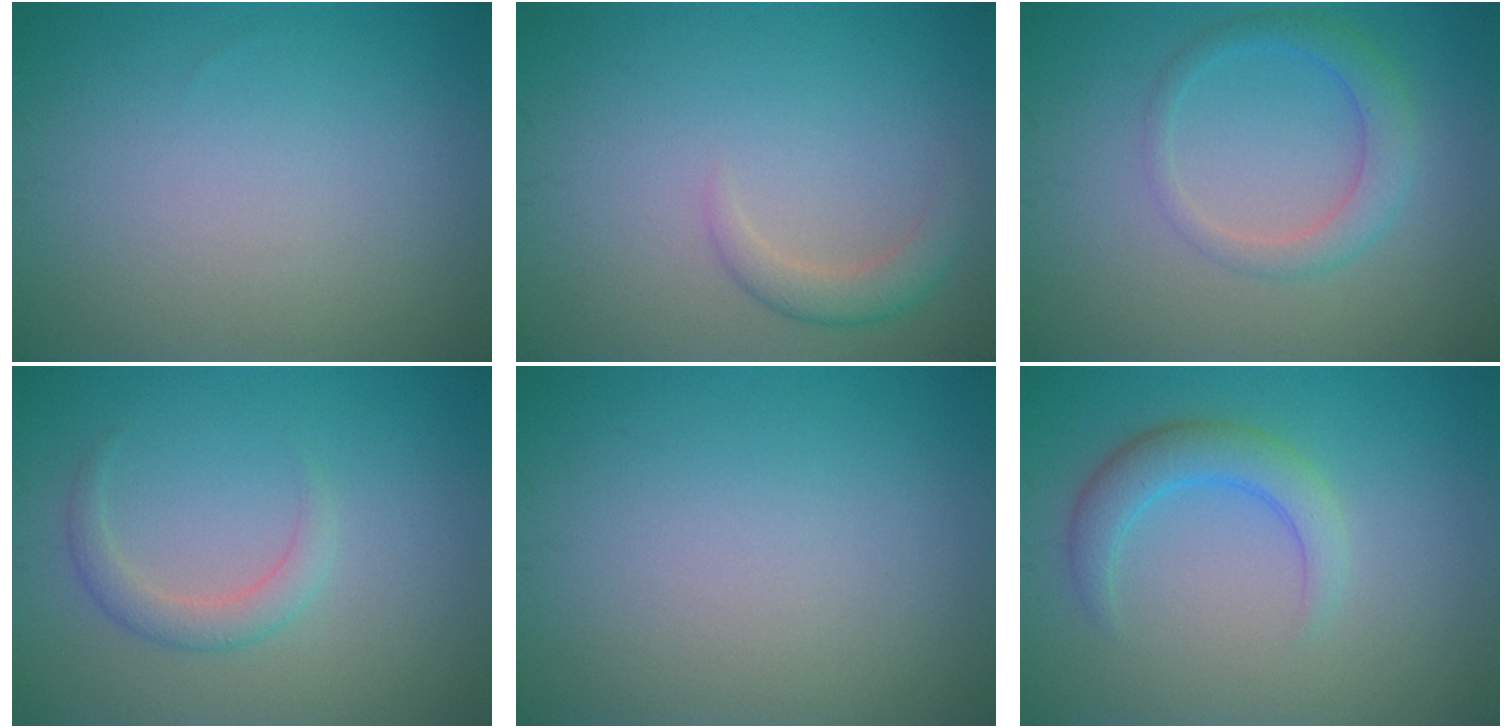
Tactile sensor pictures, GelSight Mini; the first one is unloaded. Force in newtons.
{"total": 2.1, "press": 2.1, "slide": 0.2}
{"total": 2.7, "press": 2.7, "slide": 0.1}
{"total": 2.1, "press": 2.0, "slide": 0.2}
{"total": 0.0}
{"total": 3.2, "press": 3.2, "slide": 0.2}